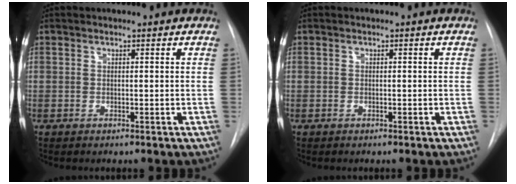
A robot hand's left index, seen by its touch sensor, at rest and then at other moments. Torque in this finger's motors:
{"motor_torque": [0.00, 0.00, 0.00, 0.00]}